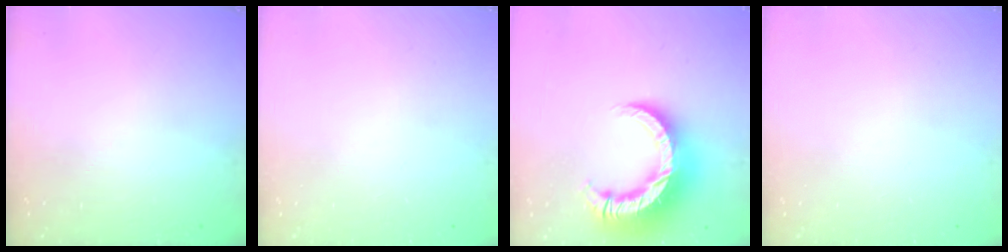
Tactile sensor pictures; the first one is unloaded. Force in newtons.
{"total": 0.0}
{"total": 15.7, "press": 15.6, "slide": 1.7}
{"total": 0.0}